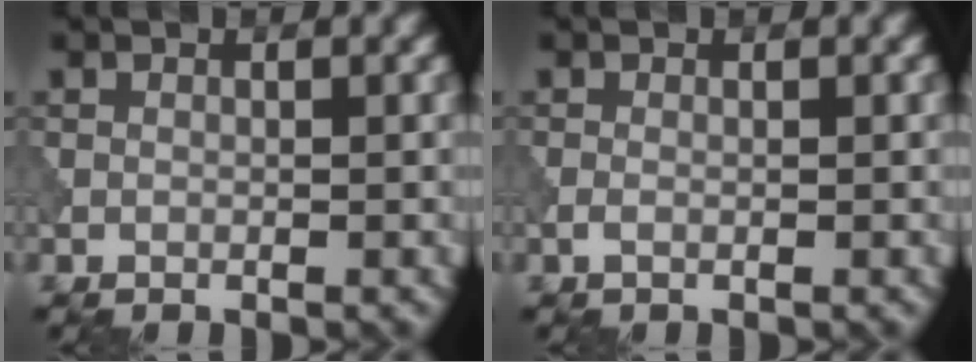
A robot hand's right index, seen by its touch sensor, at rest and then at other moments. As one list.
[{"total": 0.6, "force": [-0.3, 0.2, 0.5], "torque": [-0.014, 0.000, -0.007]}]